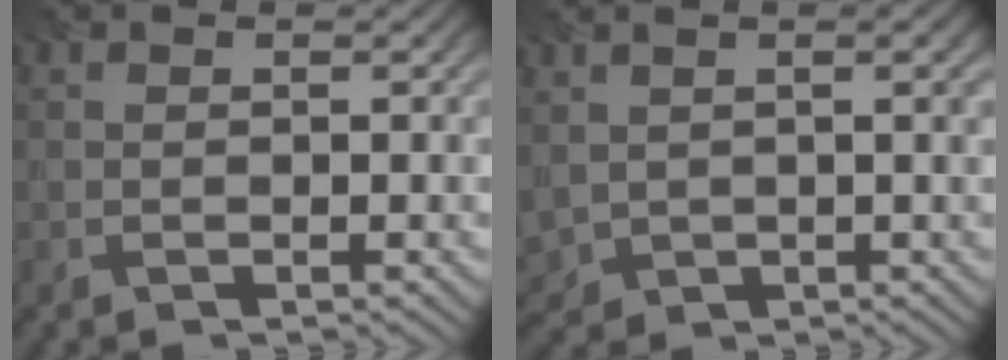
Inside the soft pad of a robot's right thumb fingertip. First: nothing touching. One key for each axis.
{"total": 4.6, "fx": 1.3, "fy": 2.8, "fz": 3.4, "tx": -0.089, "ty": -0.007, "tz": 0.029}